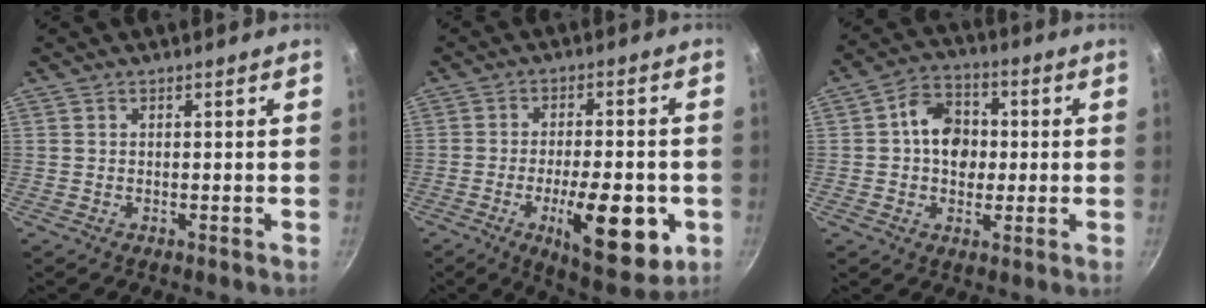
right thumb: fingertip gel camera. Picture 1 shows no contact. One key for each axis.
{"total": 16.1, "fx": -4.8, "fy": 6.0, "fz": 14.2, "tx": -0.187, "ty": 0.004, "tz": -0.063}
{"total": 9.9, "fx": 0.5, "fy": 7.8, "fz": 6.1, "tx": -0.062, "ty": 0.012, "tz": -0.006}